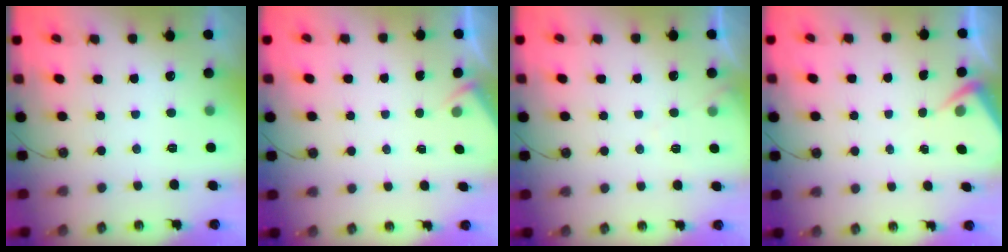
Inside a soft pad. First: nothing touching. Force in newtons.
{"total": 2.1, "press": 2.1, "slide": 0.4}
{"total": 3.9, "press": 3.8, "slide": 0.6}
{"total": 3.2, "press": 3.2, "slide": 0.5}